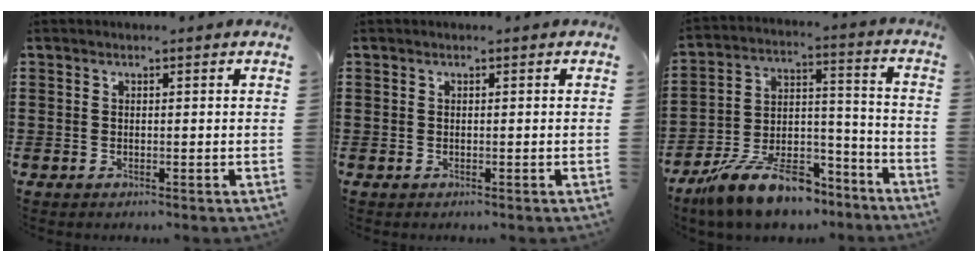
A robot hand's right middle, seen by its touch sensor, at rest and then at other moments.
{"total": 0.0}
{"total": 12.6, "force": [-10.4, 3.8, 5.9], "torque": [-0.113, 0.041, -0.198]}